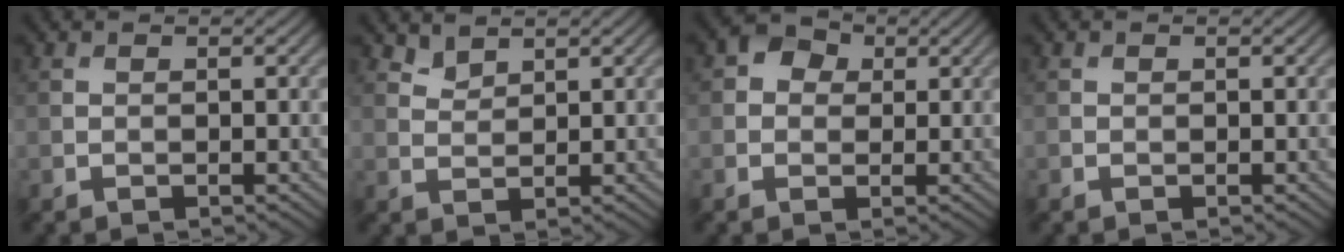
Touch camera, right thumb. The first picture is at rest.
{"total": 1.9, "force": [1.7, 0.6, 0.5], "torque": [-0.016, -0.004, 0.040]}
{"total": 3.2, "force": [0.8, 2.7, 1.5], "torque": [-0.025, 0.005, 0.003]}
{"total": 0.0}